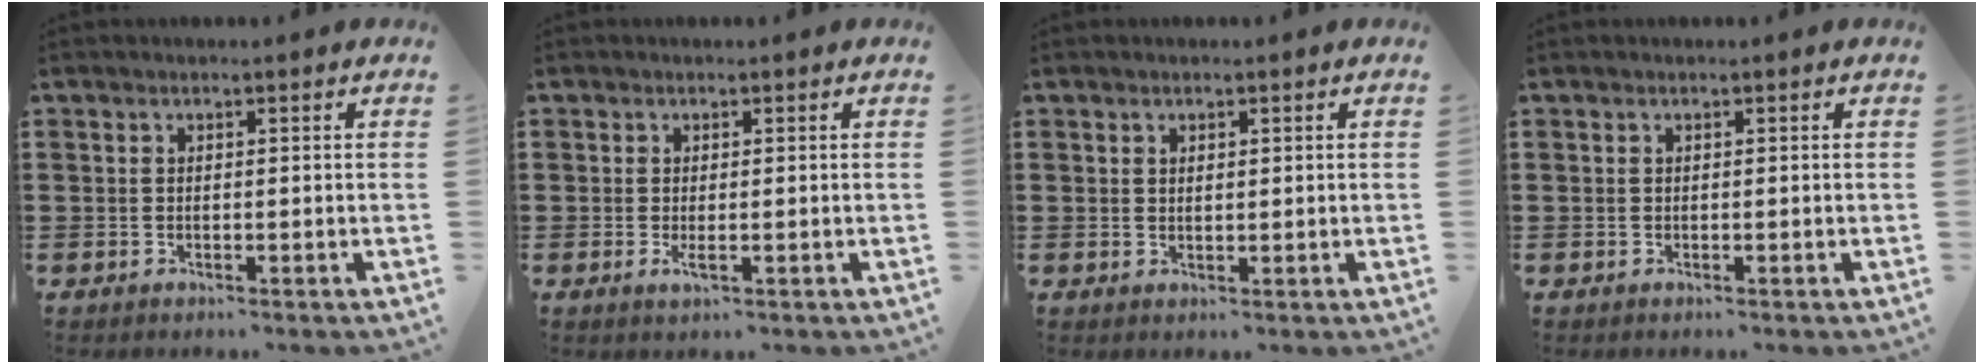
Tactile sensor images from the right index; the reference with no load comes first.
{"total": 1.4, "force": [-0.2, 0.3, 1.3], "torque": [-0.024, -0.005, -0.003]}
{"total": 0.8, "force": [0.5, 0.5, 0.3], "torque": [-0.007, 0.002, 0.010]}
{"total": 0.0}